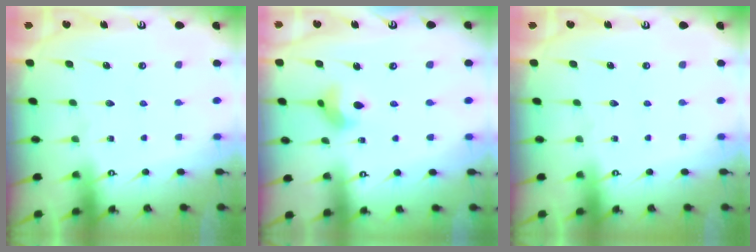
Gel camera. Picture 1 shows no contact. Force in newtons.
{"total": 7.0, "press": 7.0, "slide": 0.5}
{"total": 0.0}